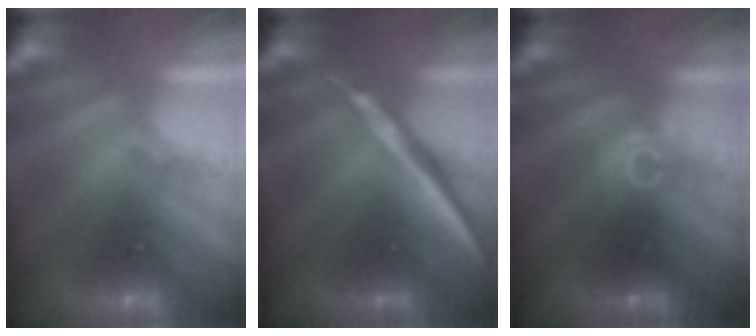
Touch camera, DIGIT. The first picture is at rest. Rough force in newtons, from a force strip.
{"total": 2.2}
{"total": 2.7}